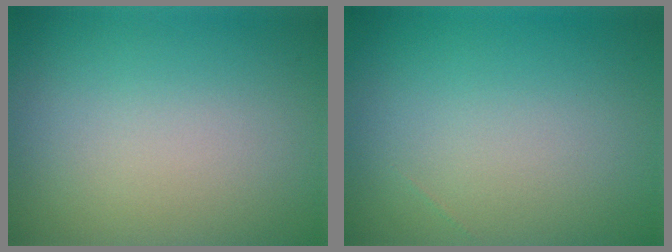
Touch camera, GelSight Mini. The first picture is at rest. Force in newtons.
{"total": 0.0}